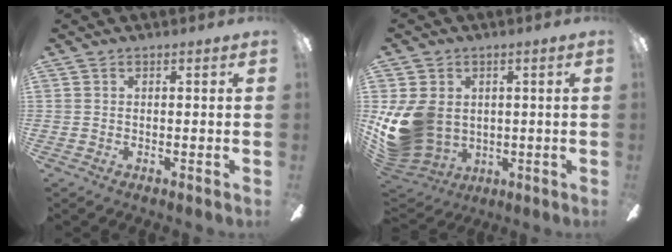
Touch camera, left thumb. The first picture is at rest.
{"total": 15.2, "force": [-0.2, 12.3, 8.9], "torque": [-0.197, -0.007, 0.001]}